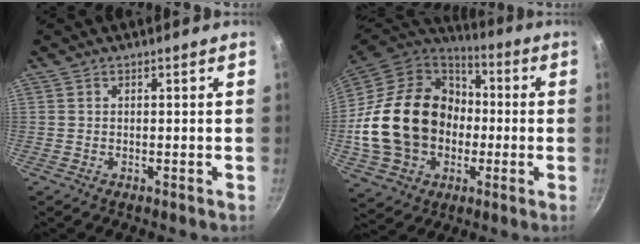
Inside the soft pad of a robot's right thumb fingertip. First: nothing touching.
{"total": 25.7, "force": [-2.1, 20.2, 15.8], "torque": [-0.269, 0.046, -0.017]}